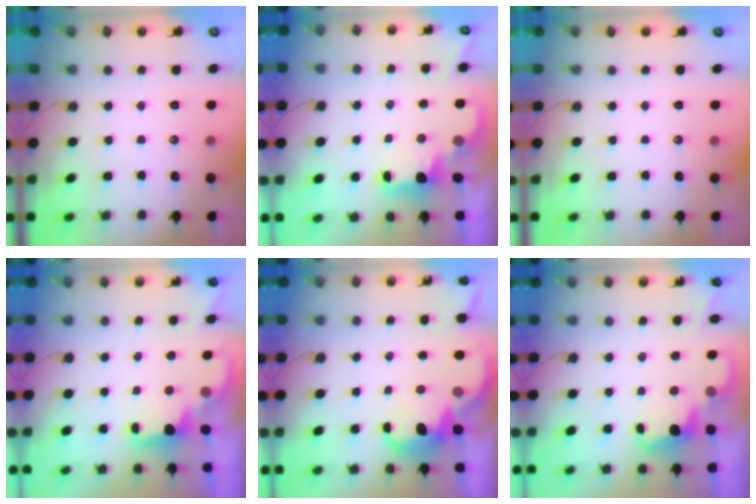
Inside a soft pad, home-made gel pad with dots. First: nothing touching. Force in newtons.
{"total": 2.1, "press": 1.9, "slide": 0.8}
{"total": 0.0}
{"total": 1.8, "press": 1.6, "slide": 0.7}
{"total": 5.4, "press": 5.4, "slide": 0.4}
{"total": 2.5, "press": 2.4, "slide": 0.5}